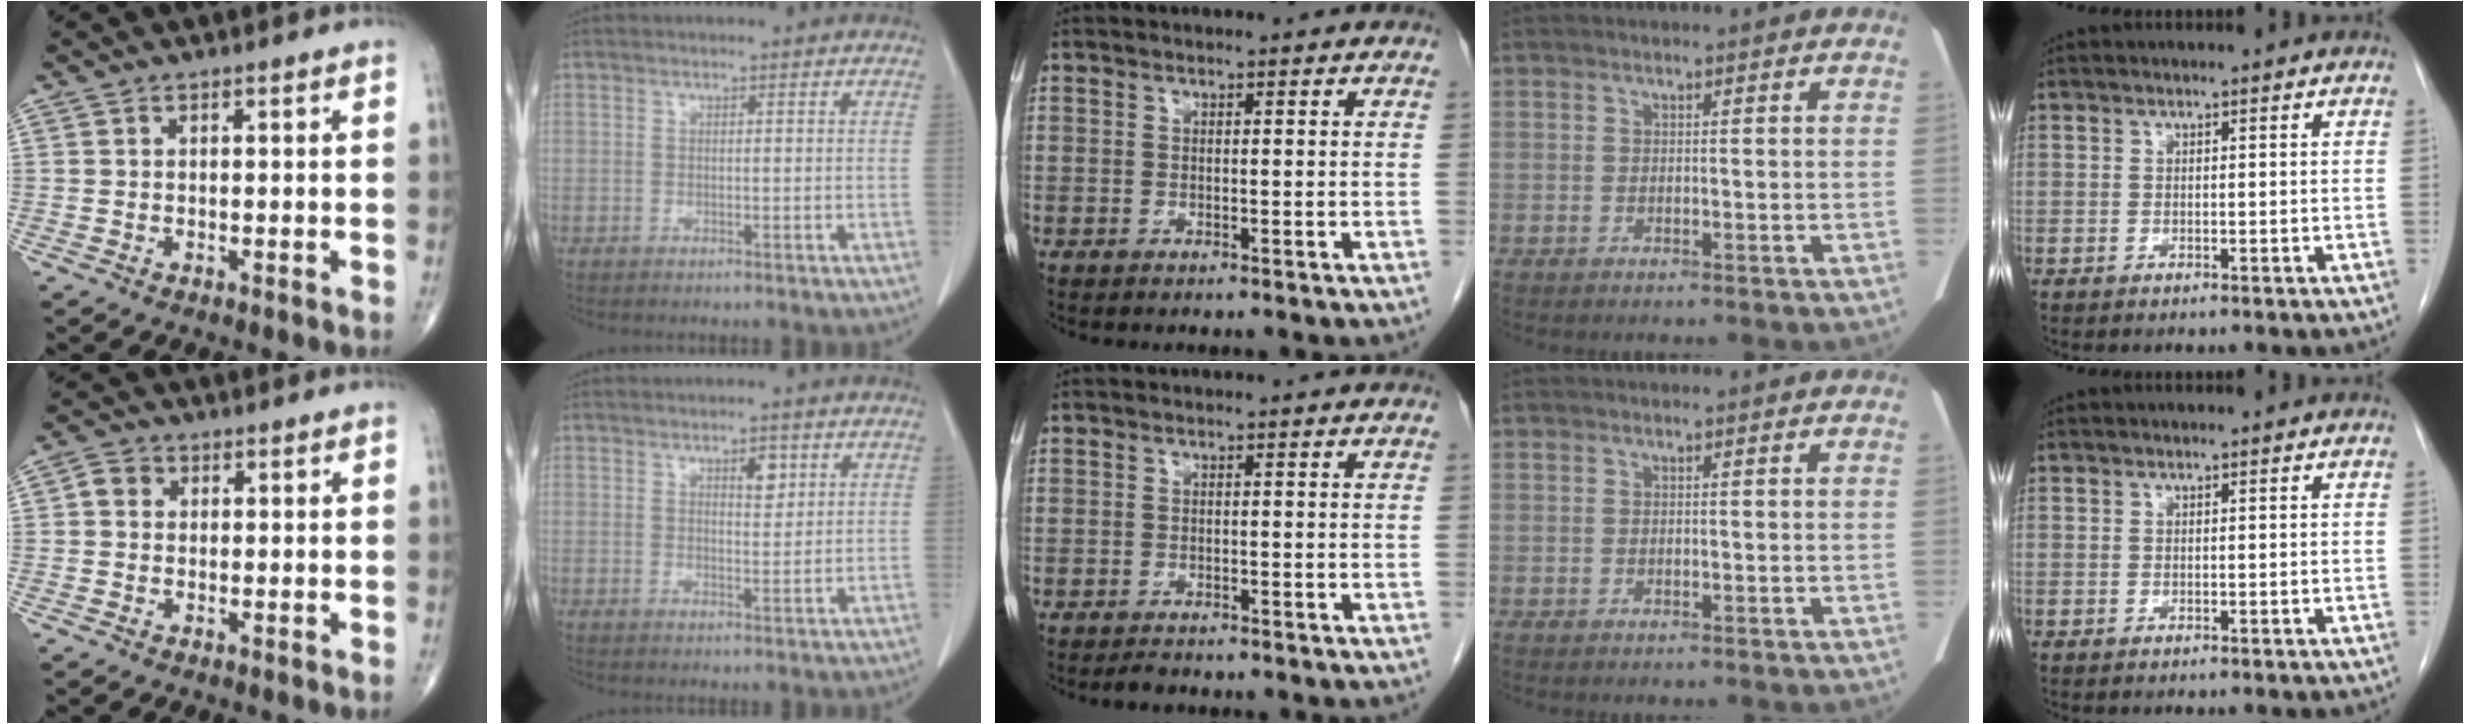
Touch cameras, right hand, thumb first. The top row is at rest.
{"thumb": {"total": 2.8, "force": [0.3, 2.4, 1.3], "torque": [-0.013, 0.007, 0.001]}, "index": {"total": 2.8, "force": [1.4, 1.2, 2.2], "torque": [-0.032, -0.003, 0.023]}, "middle": {"total": 1.4, "force": [-1.2, 0.4, 0.4], "torque": [-0.014, -0.003, -0.016]}}